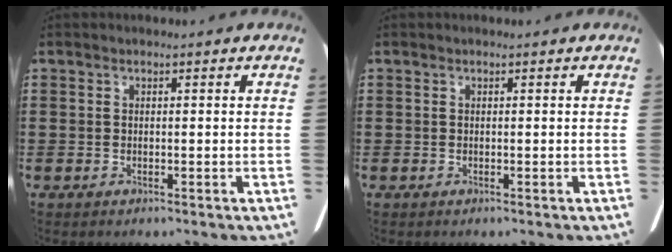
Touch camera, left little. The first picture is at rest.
{"total": 0.0}